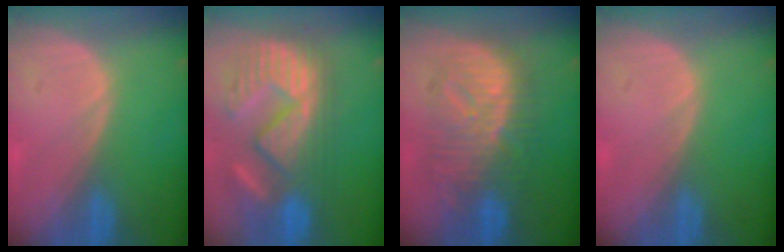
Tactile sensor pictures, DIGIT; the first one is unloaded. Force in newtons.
{"total": 12.3, "press": 11.6, "slide": 4.0}
{"total": 10.4, "press": 10.4, "slide": 0.8}
{"total": 0.0}